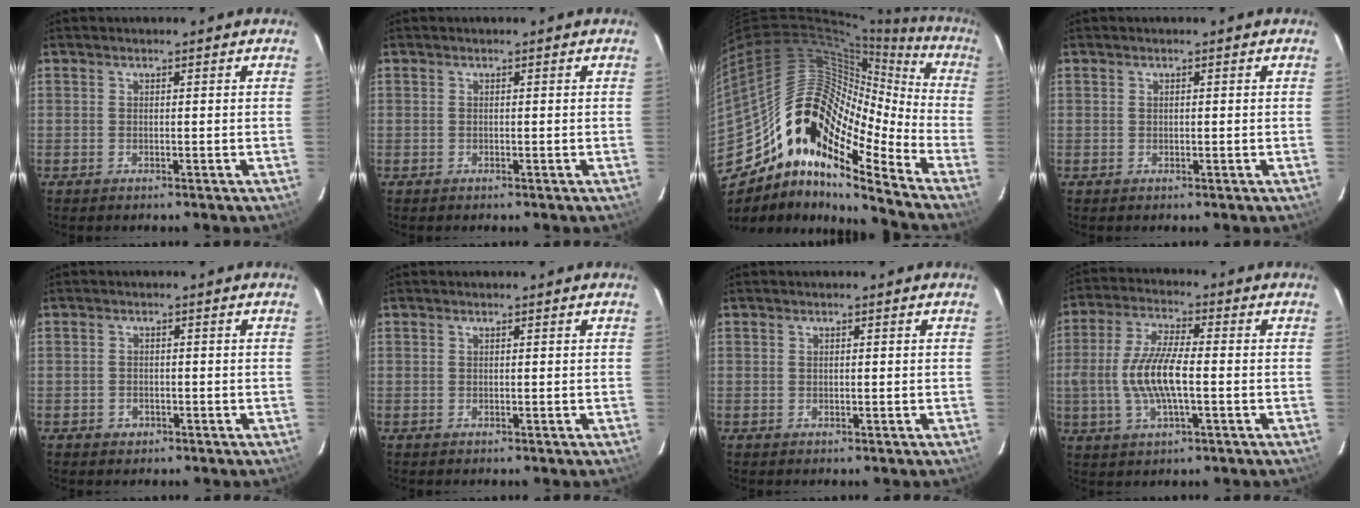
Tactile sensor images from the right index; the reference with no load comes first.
{"total": 0.0}
{"total": 18.9, "force": [-11.0, 7.4, 13.4], "torque": [-0.207, 0.011, -0.220]}
{"total": 0.0}
{"total": 2.0, "force": [-1.0, 1.7, 0.4], "torque": [-0.008, 0.003, -0.013]}
{"total": 0.0}
{"total": 0.0}
{"total": 10.8, "force": [-1.5, 3.3, 10.2], "torque": [-0.210, 0.001, -0.030]}